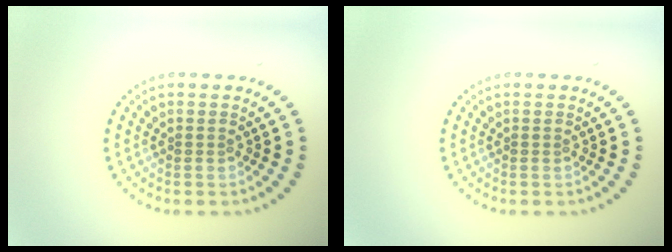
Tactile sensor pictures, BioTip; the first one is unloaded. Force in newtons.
{"total": 0.0}